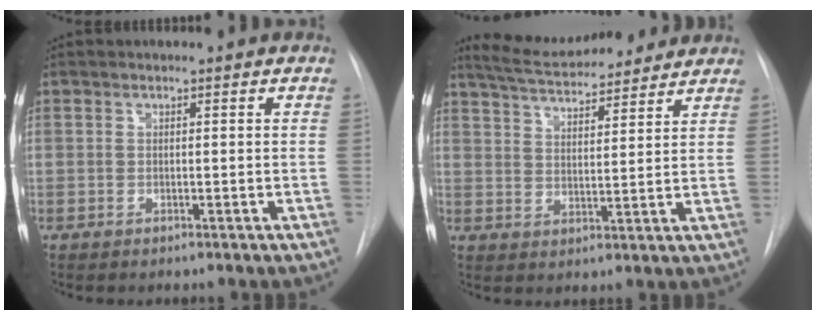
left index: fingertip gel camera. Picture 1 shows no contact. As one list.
[{"total": 14.0, "force": [12.8, 2.5, 5.1], "torque": [-0.084, 0.023, 0.195]}]